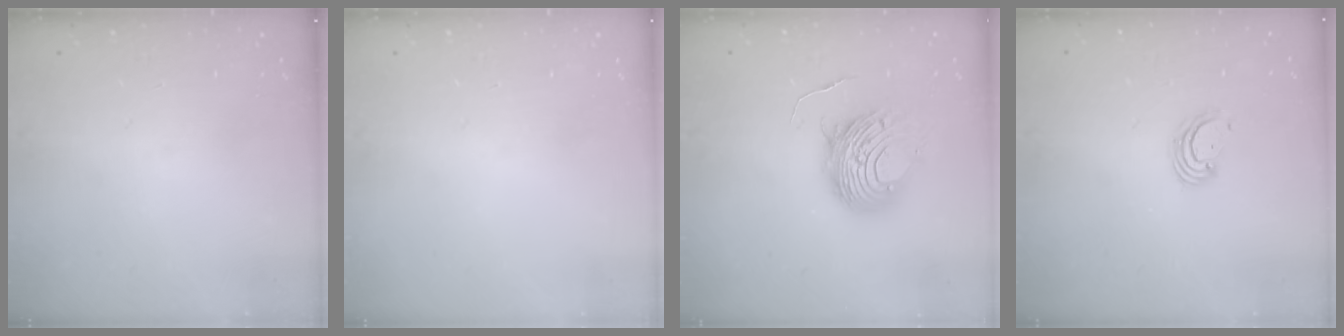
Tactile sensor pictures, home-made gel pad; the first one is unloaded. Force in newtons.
{"total": 0.0}
{"total": 11.0, "press": 11.0, "slide": 0.8}
{"total": 2.4, "press": 2.4, "slide": 0.2}